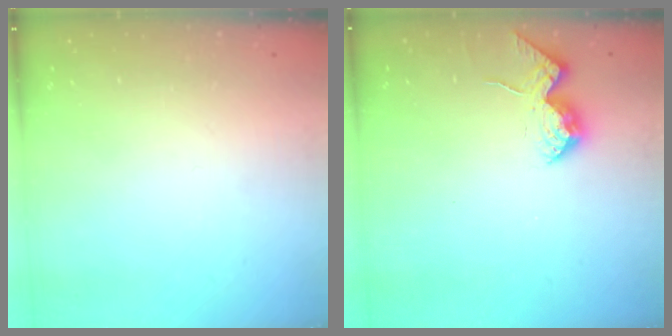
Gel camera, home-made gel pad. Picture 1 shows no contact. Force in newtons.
{"total": 10.7, "press": 10.7, "slide": 1.4}